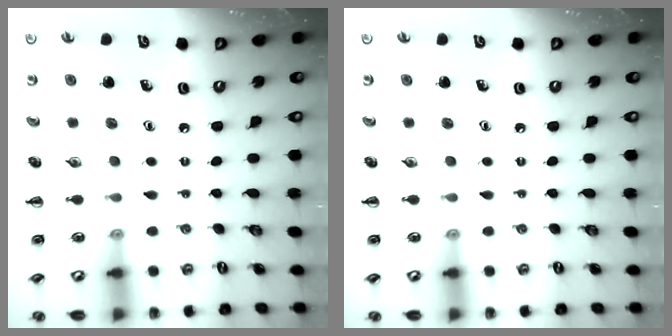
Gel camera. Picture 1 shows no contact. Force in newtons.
{"total": 0.0}